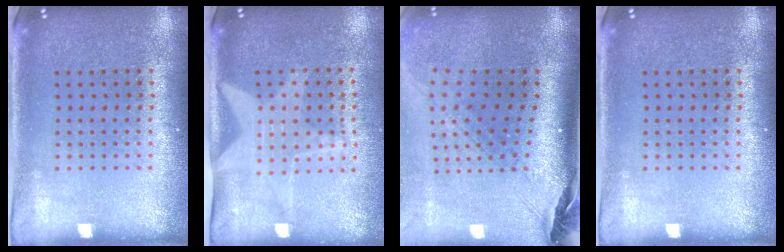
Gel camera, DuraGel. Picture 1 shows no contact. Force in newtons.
{"total": 1.9, "press": 1.5, "slide": 1.1}
{"total": 2.8, "press": 2.0, "slide": 1.9}
{"total": 0.0}